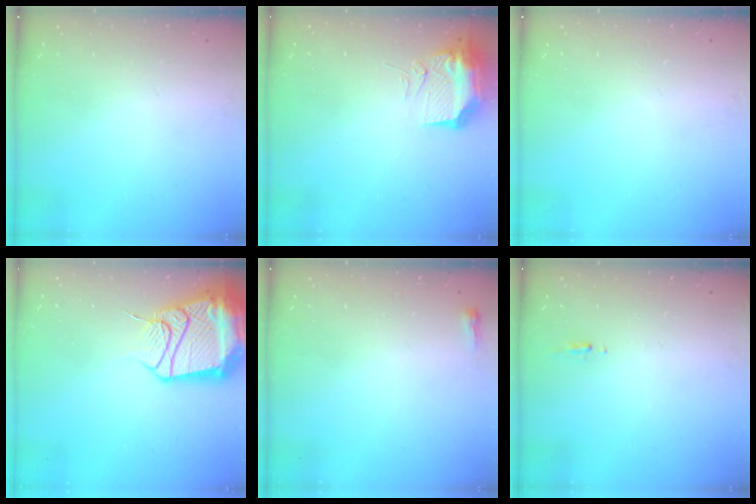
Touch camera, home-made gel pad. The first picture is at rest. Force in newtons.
{"total": 16.8, "press": 12.6, "slide": 11.1}
{"total": 0.0}
{"total": 20.6, "press": 20.5, "slide": 2.3}
{"total": 2.4, "press": 2.4, "slide": 0.6}
{"total": 5.0, "press": 4.7, "slide": 1.8}